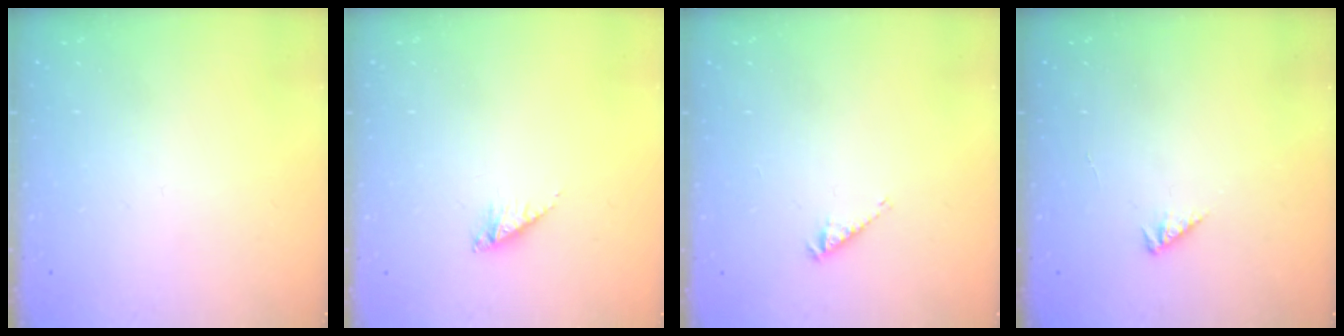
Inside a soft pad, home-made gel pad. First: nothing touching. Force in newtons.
{"total": 4.2, "press": 4.2, "slide": 0.5}
{"total": 2.9, "press": 2.9, "slide": 0.5}
{"total": 1.1, "press": 1.1, "slide": 0.3}